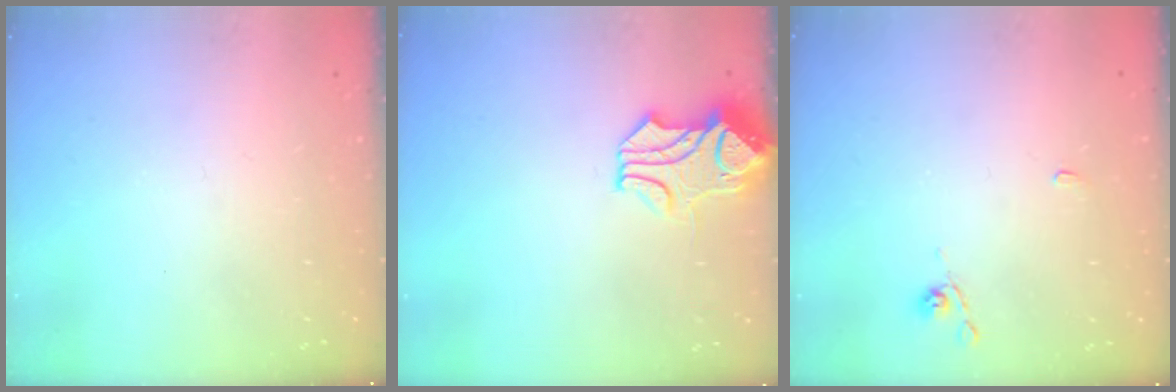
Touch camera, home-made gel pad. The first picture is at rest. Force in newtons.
{"total": 1.5, "press": 0.8, "slide": 1.3}
{"total": 2.6, "press": 2.6, "slide": 0.3}